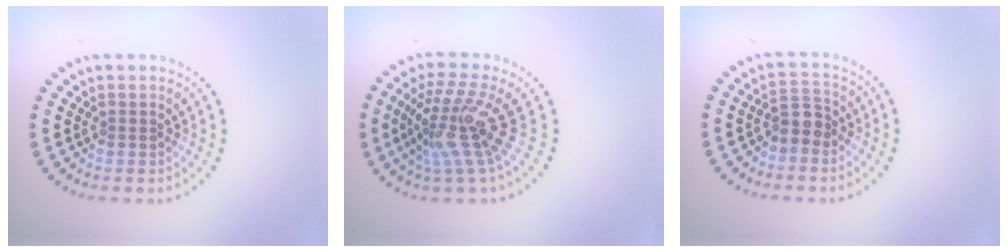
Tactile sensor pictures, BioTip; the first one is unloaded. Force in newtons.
{"total": 4.8, "press": 3.1, "slide": 3.7}
{"total": 2.2, "press": 1.9, "slide": 1.1}